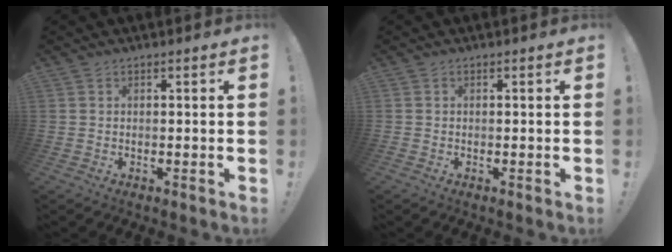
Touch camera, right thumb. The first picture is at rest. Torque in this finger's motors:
{"motor_torque": [0.04, 0.04, 0.07, -0.18, -0.02]}